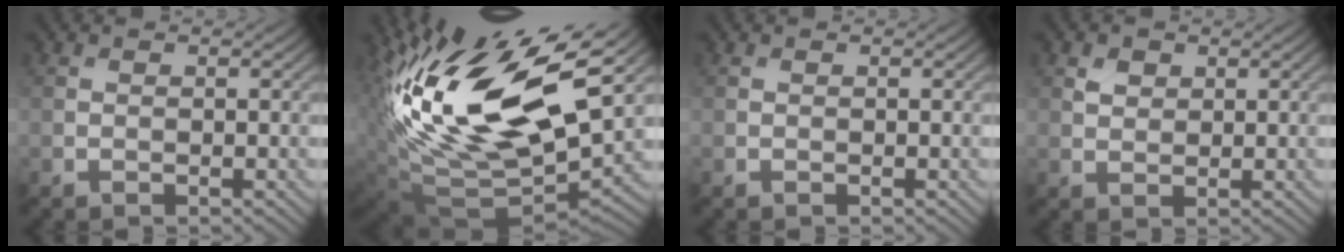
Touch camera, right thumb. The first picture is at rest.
{"total": 17.9, "force": [5.8, 8.7, 14.5], "torque": [-0.303, -0.005, 0.105]}
{"total": 0.0}
{"total": 1.8, "force": [1.0, 1.3, 0.7], "torque": [-0.017, -0.001, 0.019]}